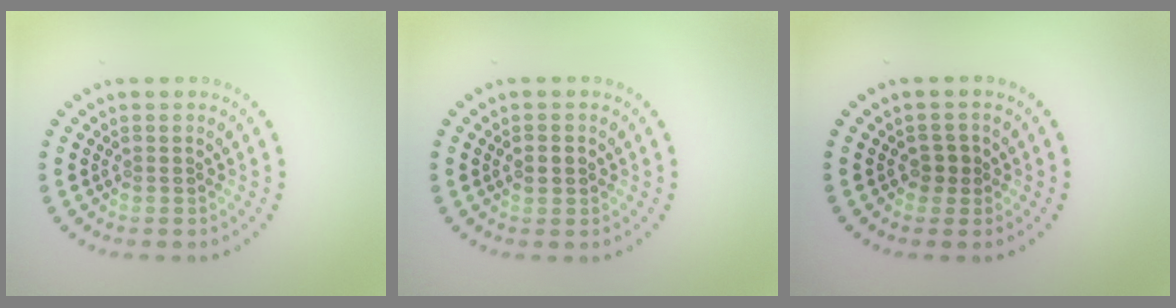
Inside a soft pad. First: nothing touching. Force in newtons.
{"total": 1.7, "press": 1.7, "slide": 0.1}
{"total": 1.2, "press": 1.1, "slide": 0.5}